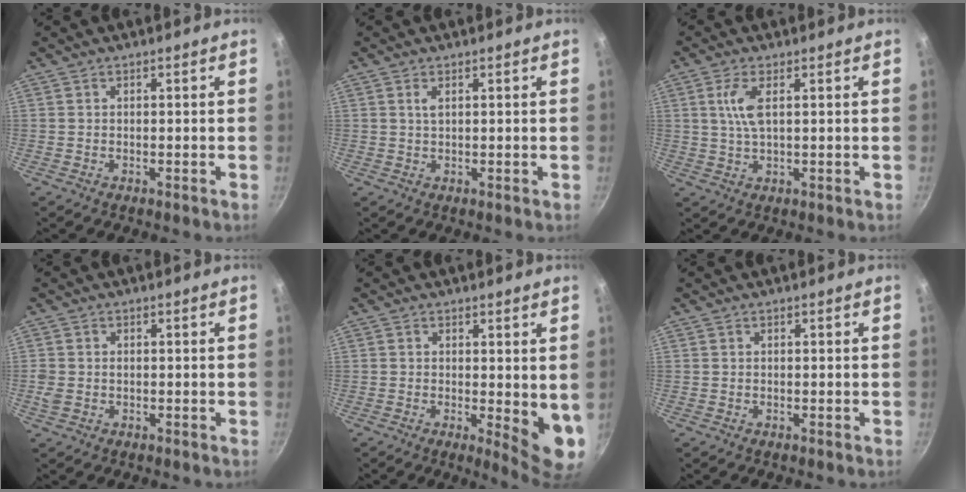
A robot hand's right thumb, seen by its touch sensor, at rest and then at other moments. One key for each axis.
{"total": 1.3, "fx": 0.6, "fy": 0.5, "fz": 1.1, "tx": -0.022, "ty": -0.001, "tz": 0.011}
{"total": 5.0, "fx": 1.4, "fy": 1.6, "fz": 4.5, "tx": -0.102, "ty": 0.002, "tz": 0.030}
{"total": 2.5, "fx": -0.3, "fy": 1.9, "fz": 1.5, "tx": -0.028, "ty": 0.000, "tz": -0.003}
{"total": 7.6, "fx": 0.1, "fy": 2.7, "fz": 7.1, "tx": -0.084, "ty": -0.017, "tz": 0.005}
{"total": 0.0}